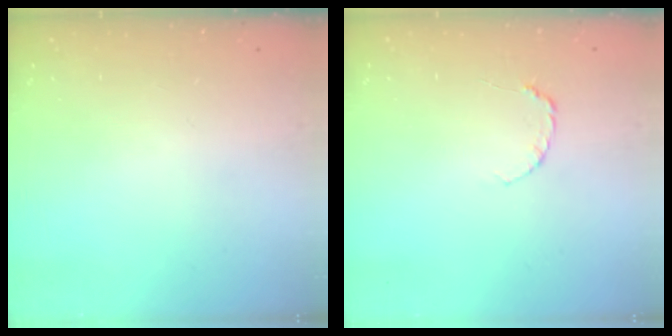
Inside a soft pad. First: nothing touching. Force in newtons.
{"total": 4.0, "press": 3.9, "slide": 0.5}